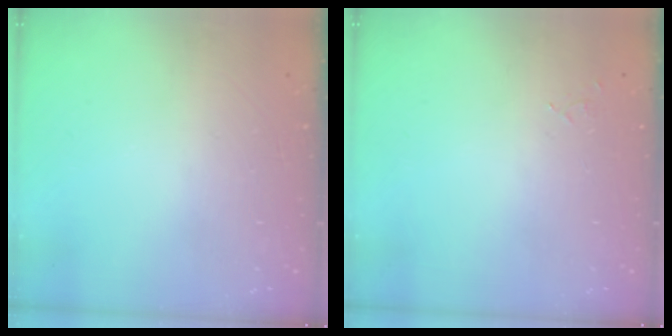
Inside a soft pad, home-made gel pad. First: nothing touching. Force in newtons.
{"total": 5.2, "press": 5.2, "slide": 0.4}